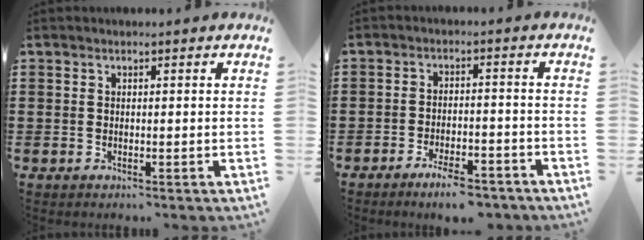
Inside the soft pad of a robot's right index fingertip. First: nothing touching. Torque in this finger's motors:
{"motor_torque": [1.10, 1.04, 0.48, 0.08]}